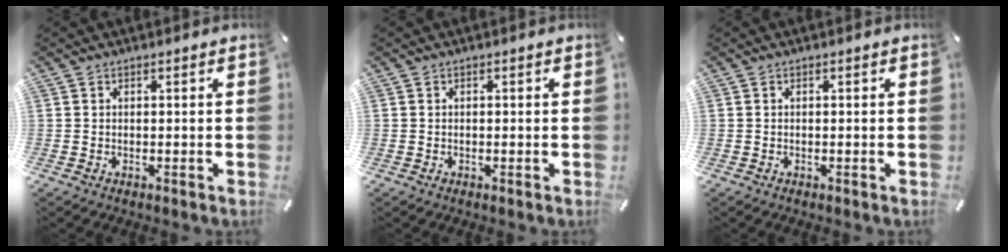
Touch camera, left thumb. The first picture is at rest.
{"total": 0.6, "force": [-0.2, 0.5, 0.2], "torque": [-0.004, 0.003, -0.006]}
{"total": 0.0}